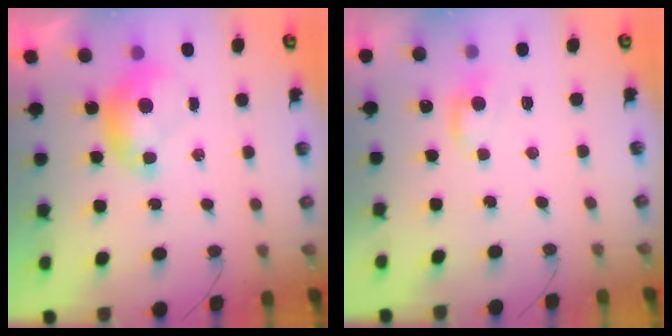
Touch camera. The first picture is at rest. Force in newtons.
{"total": 1.4, "press": 1.2, "slide": 0.5}